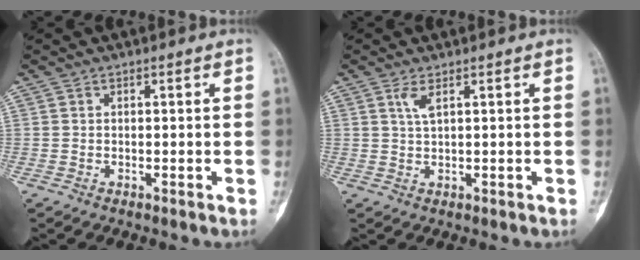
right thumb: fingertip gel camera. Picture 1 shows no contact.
{"total": 2.2, "force": [1.2, 0.4, 1.8], "torque": [-0.041, -0.003, 0.029]}